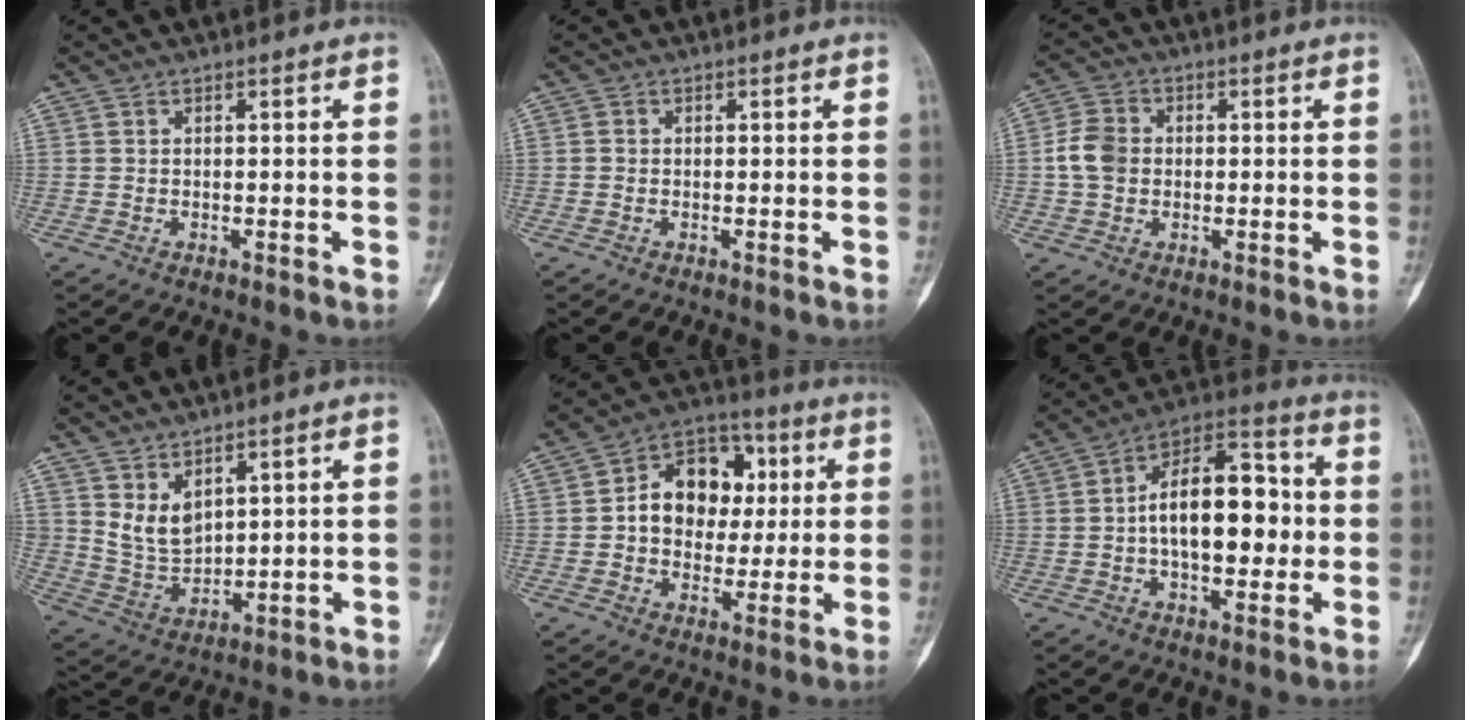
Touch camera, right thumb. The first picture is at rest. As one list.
[{"total": 0.6, "force": [-0.1, 0.5, 0.2], "torque": [-0.002, 0.001, -0.004]}, {"total": 5.9, "force": [-0.1, 4.8, 3.4], "torque": [-0.058, 0.011, -0.010]}, {"total": 7.1, "force": [3.9, 4.2, 4.2], "torque": [-0.060, -0.036, 0.095]}, {"total": 14.3, "force": [1.8, 10.9, 9.0], "torque": [-0.092, 0.018, 0.023]}, {"total": 17.2, "force": [-0.2, 9.4, 14.5], "torque": [-0.199, 0.034, -0.010]}]